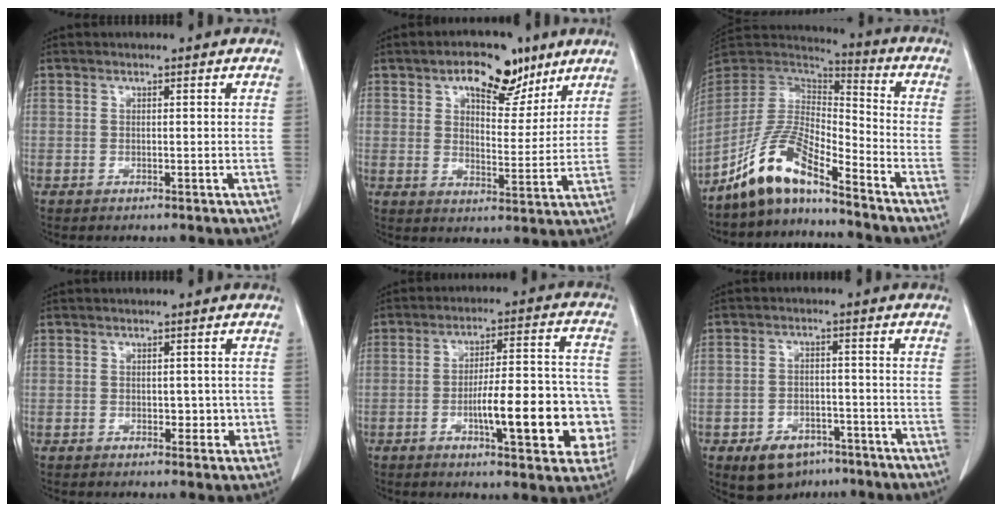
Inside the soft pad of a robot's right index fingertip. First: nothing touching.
{"total": 9.8, "force": [6.2, 4.8, 5.9], "torque": [-0.086, 0.009, 0.097]}
{"total": 11.3, "force": [-8.7, 2.3, 6.9], "torque": [-0.153, 0.018, -0.167]}
{"total": 2.8, "force": [-0.2, 1.9, 2.1], "torque": [-0.016, 0.005, 0.004]}
{"total": 16.8, "force": [-4.6, 4.1, 15.7], "torque": [-0.179, 0.034, -0.054]}
{"total": 7.3, "force": [-4.7, 4.6, 3.1], "torque": [-0.053, 0.006, -0.065]}